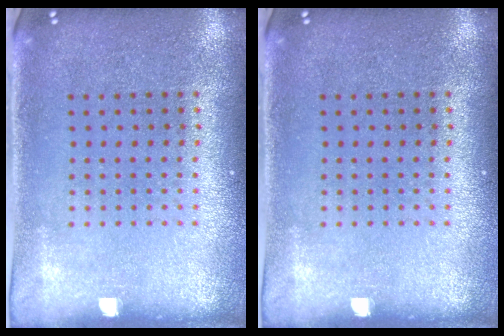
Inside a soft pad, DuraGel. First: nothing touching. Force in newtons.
{"total": 0.0}